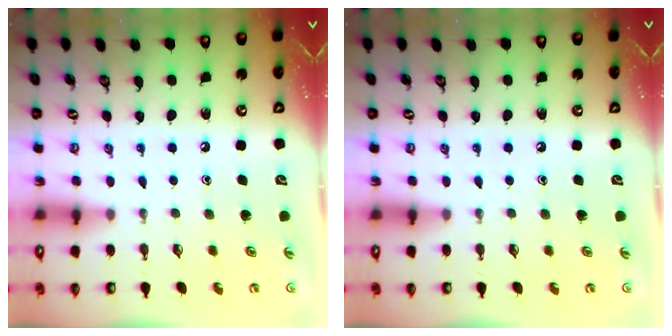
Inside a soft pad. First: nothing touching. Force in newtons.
{"total": 0.0}